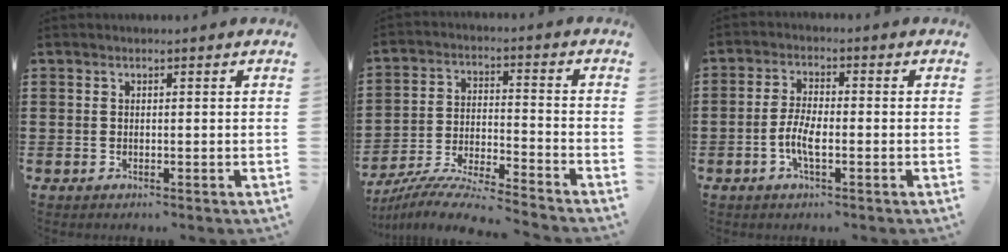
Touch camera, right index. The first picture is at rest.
{"total": 7.9, "force": [-7.6, -0.4, 2.3], "torque": [-0.053, -0.006, -0.152]}
{"total": 4.7, "force": [-1.5, 1.4, 4.2], "torque": [-0.099, -0.006, -0.035]}